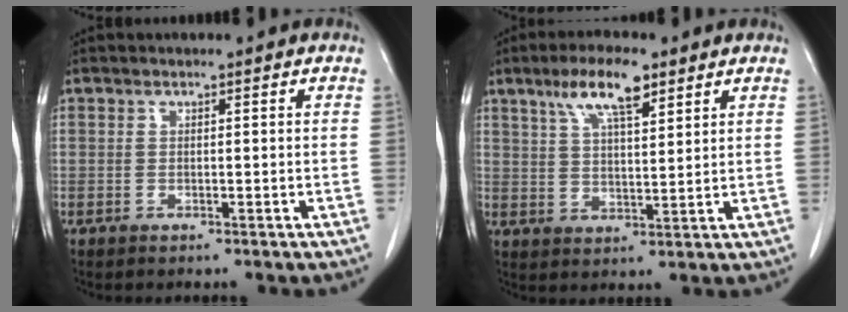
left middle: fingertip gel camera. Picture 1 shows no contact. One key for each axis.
{"total": 8.3, "fx": 5.2, "fy": 2.0, "fz": 6.1, "tx": -0.119, "ty": 0.009, "tz": 0.094}